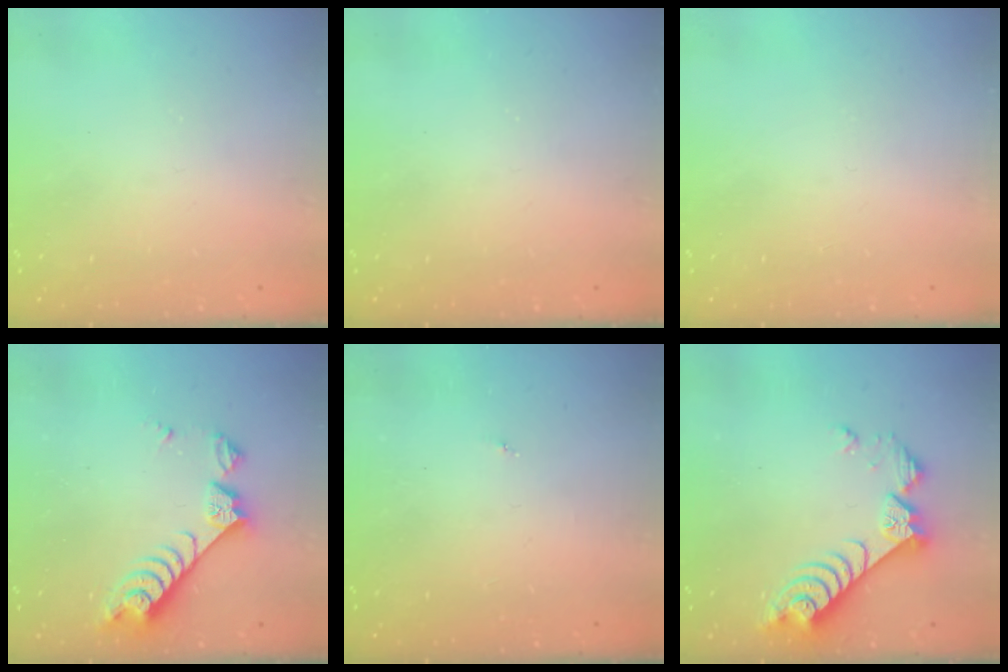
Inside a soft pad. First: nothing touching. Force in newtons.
{"total": 0.0}
{"total": 0.0}
{"total": 8.0, "press": 7.9, "slide": 0.7}
{"total": 3.8, "press": 3.8, "slide": 0.5}
{"total": 9.0, "press": 9.0, "slide": 0.8}